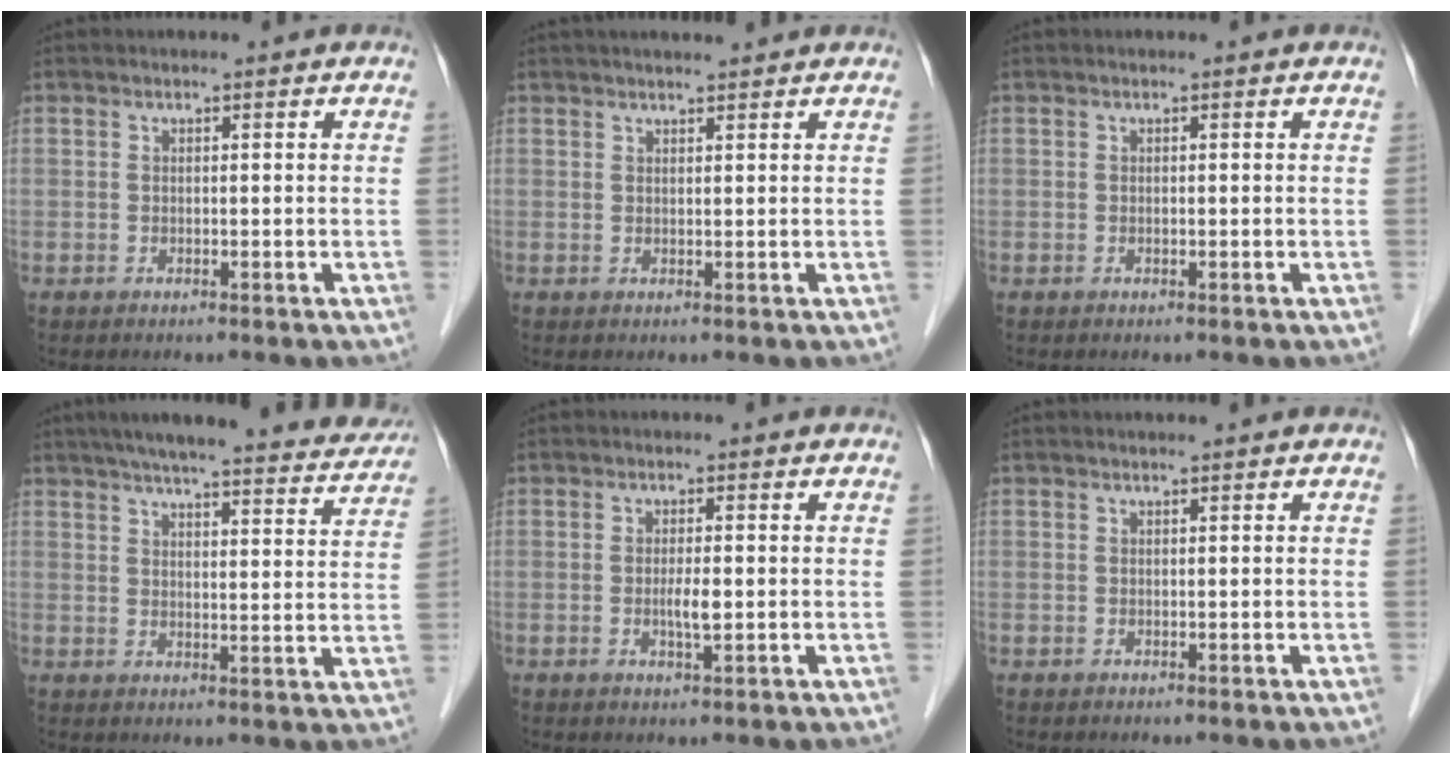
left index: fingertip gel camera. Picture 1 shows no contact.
{"total": 5.4, "force": [4.7, 0.6, 2.4], "torque": [-0.032, 0.029, 0.069]}
{"total": 0.0}
{"total": 23.8, "force": [21.2, 3.4, 10.4], "torque": [-0.154, -0.005, 0.262]}
{"total": 2.3, "force": [-0.2, 0.4, 2.3], "torque": [-0.046, -0.002, -0.003]}
{"total": 0.8, "force": [0.7, 0.0, 0.3], "torque": [-0.006, 0.010, 0.014]}